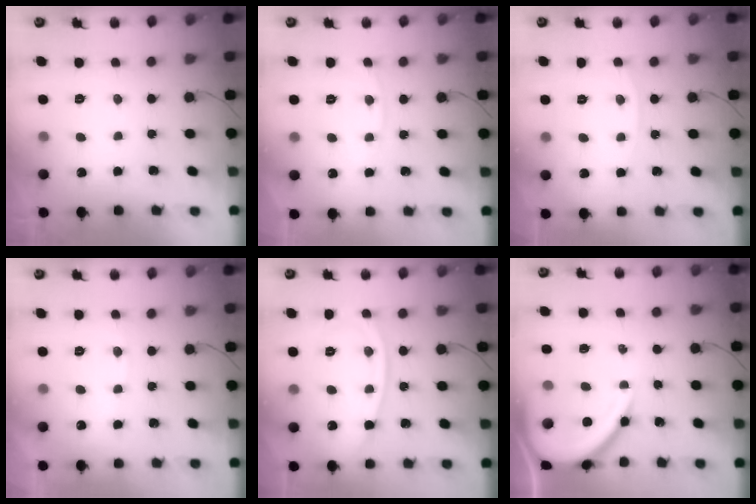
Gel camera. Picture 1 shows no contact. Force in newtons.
{"total": 4.7, "press": 4.7, "slide": 0.8}
{"total": 5.2, "press": 5.2, "slide": 0.7}
{"total": 4.9, "press": 4.8, "slide": 0.7}
{"total": 11.7, "press": 11.6, "slide": 1.3}
{"total": 13.4, "press": 13.3, "slide": 1.4}